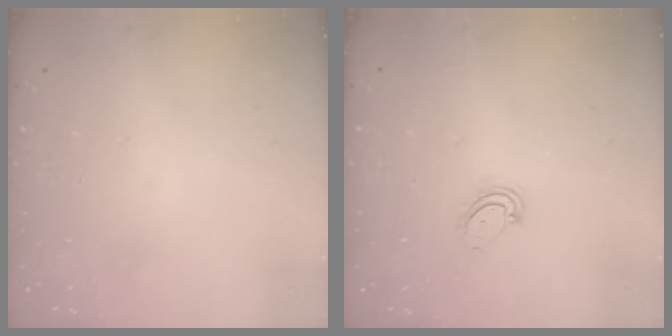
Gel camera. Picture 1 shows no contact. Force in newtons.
{"total": 5.3, "press": 5.3, "slide": 0.4}